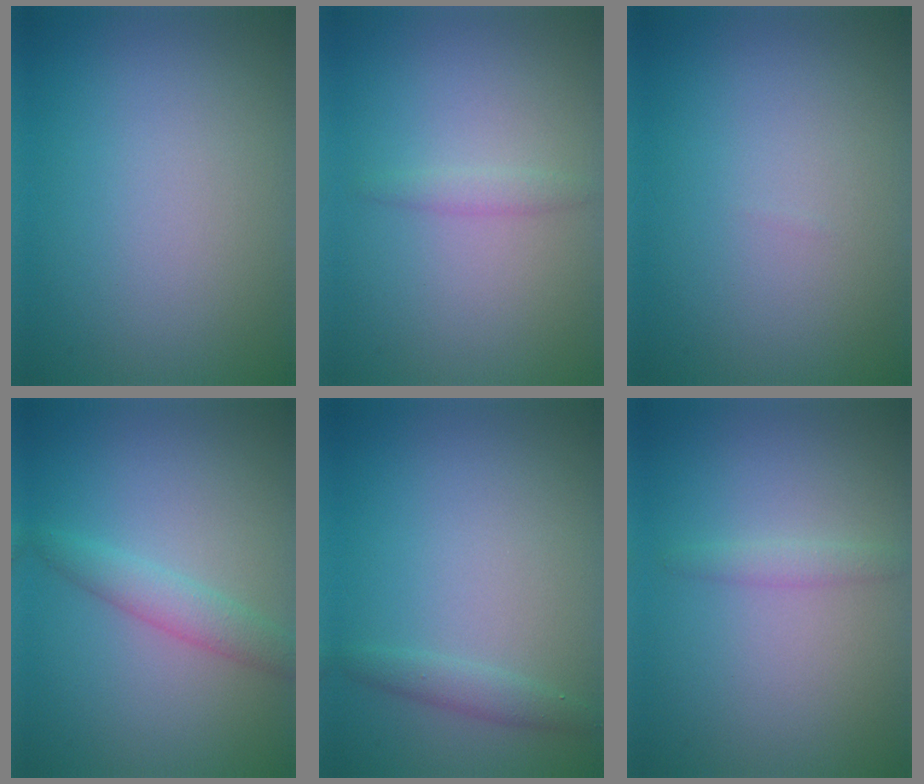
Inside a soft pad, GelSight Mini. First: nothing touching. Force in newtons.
{"total": 1.0, "press": 1.0, "slide": 0.0}
{"total": 0.0}
{"total": 2.3, "press": 2.3, "slide": 0.1}
{"total": 1.4, "press": 1.4, "slide": 0.0}
{"total": 1.1, "press": 1.1, "slide": 0.0}